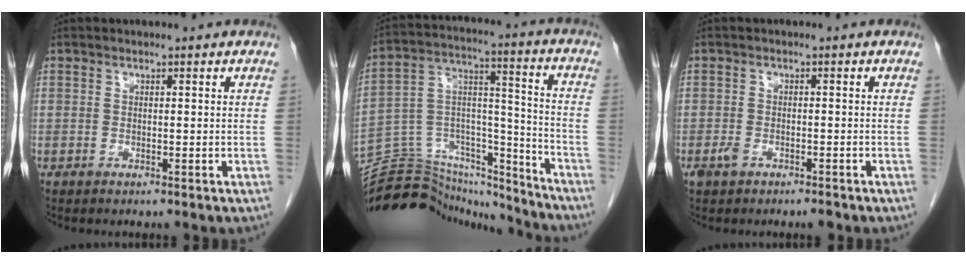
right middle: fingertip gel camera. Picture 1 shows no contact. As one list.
[{"total": 25.0, "force": [-23.5, 6.4, 5.5], "torque": [-0.135, 0.043, -0.364]}, {"total": 2.5, "force": [-1.6, 1.0, 1.7], "torque": [-0.033, -0.001, -0.023]}]